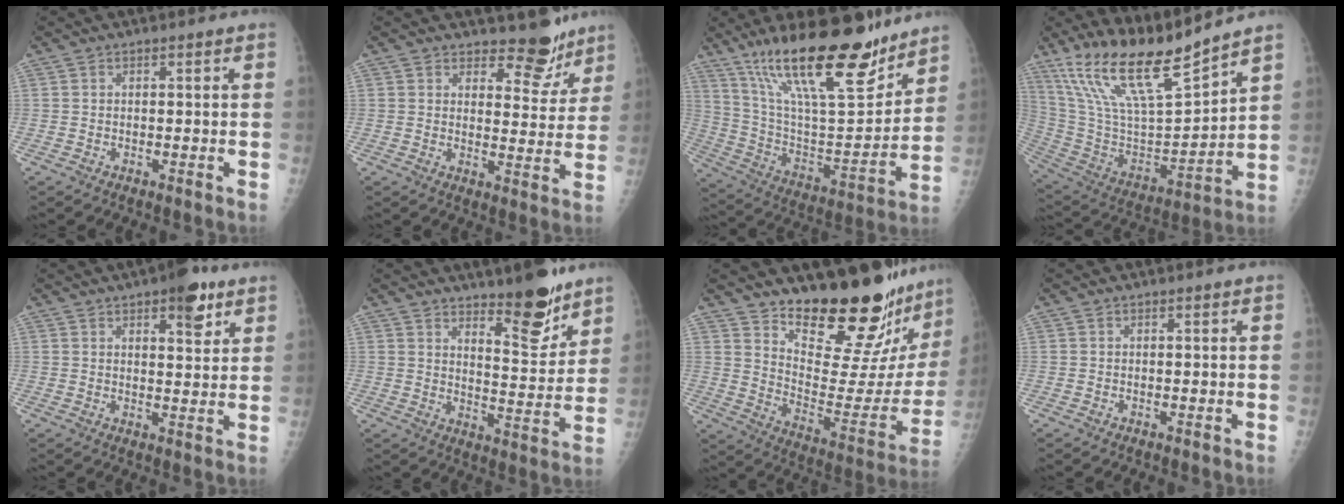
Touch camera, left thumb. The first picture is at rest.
{"total": 7.5, "force": [6.5, 3.4, 1.7], "torque": [0.010, -0.054, 0.086]}
{"total": 23.1, "force": [16.9, 6.5, 14.4], "torque": [-0.210, -0.086, 0.294]}
{"total": 19.0, "force": [15.5, 2.9, 10.6], "torque": [-0.174, -0.081, 0.302]}
{"total": 7.3, "force": [4.3, 2.8, 5.2], "torque": [-0.050, -0.020, 0.055]}
{"total": 11.1, "force": [8.4, 3.2, 6.5], "torque": [-0.067, -0.072, 0.134]}
{"total": 23.8, "force": [21.0, 4.7, 10.2], "torque": [-0.111, -0.188, 0.294]}
{"total": 0.0}